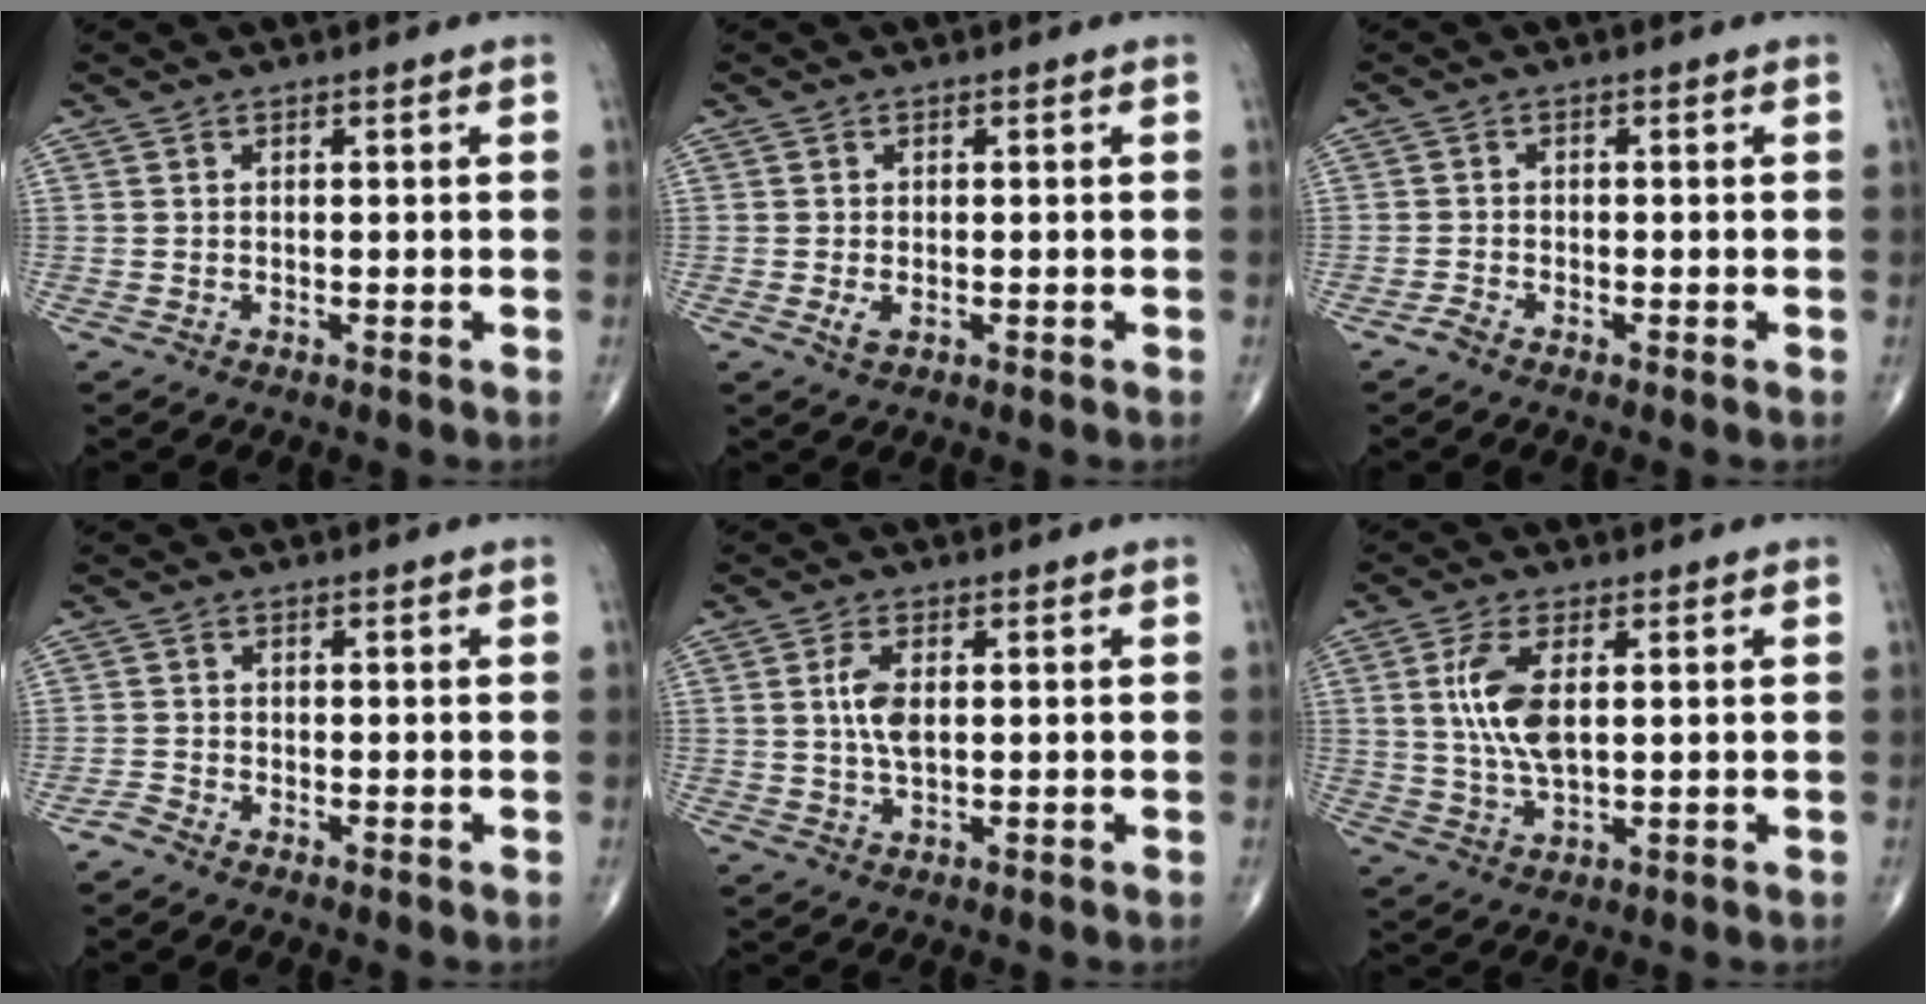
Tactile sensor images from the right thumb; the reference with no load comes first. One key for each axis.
{"total": 1.6, "fx": -0.4, "fy": 0.8, "fz": 1.3, "tx": -0.026, "ty": -0.003, "tz": -0.007}
{"total": 1.2, "fx": -1.1, "fy": 0.2, "fz": 0.5, "tx": -0.014, "ty": 0.004, "tz": -0.024}
{"total": 1.3, "fx": -1.2, "fy": 0.2, "fz": 0.3, "tx": -0.007, "ty": 0.001, "tz": -0.029}
{"total": 4.8, "fx": 0.7, "fy": 2.2, "fz": 4.2, "tx": -0.091, "ty": 0.000, "tz": 0.013}
{"total": 8.7, "fx": 1.6, "fy": 3.8, "fz": 7.6, "tx": -0.164, "ty": -0.006, "tz": 0.035}